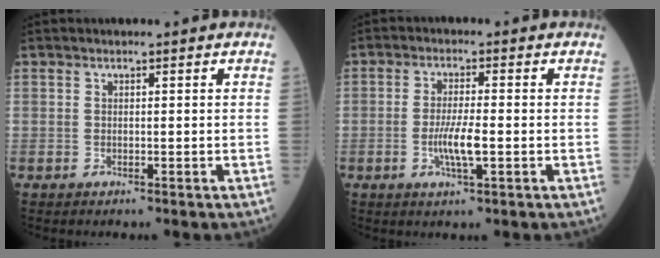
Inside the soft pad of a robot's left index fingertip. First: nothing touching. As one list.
[{"total": 4.9, "force": [-1.2, 0.6, 4.7], "torque": [-0.096, -0.006, -0.022]}]